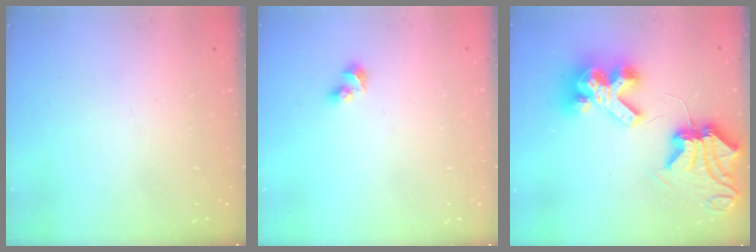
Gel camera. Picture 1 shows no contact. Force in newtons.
{"total": 3.6, "press": 3.5, "slide": 0.7}
{"total": 15.4, "press": 15.3, "slide": 2.1}